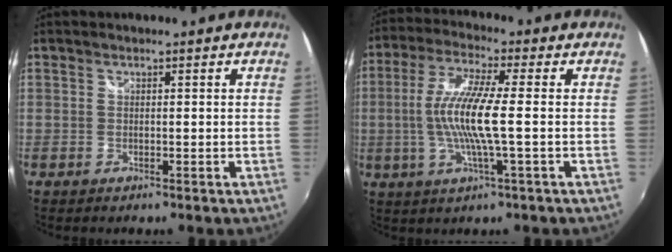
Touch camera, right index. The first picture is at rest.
{"total": 11.0, "force": [-0.9, 0.5, 10.9], "torque": [-0.218, -0.001, -0.020]}